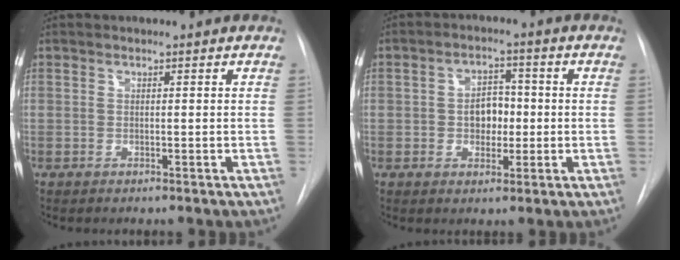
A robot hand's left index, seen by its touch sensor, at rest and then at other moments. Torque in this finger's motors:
{"motor_torque": [-0.01, 0.08, 0.10, 0.01]}